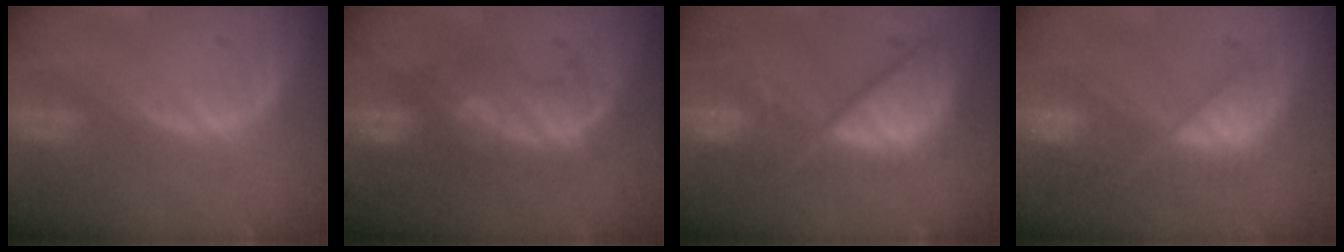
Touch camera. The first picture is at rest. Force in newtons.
{"total": 8.0, "press": 7.8, "slide": 1.9}
{"total": 12.3, "press": 10.1, "slide": 7.0}
{"total": 8.7, "press": 7.6, "slide": 4.3}